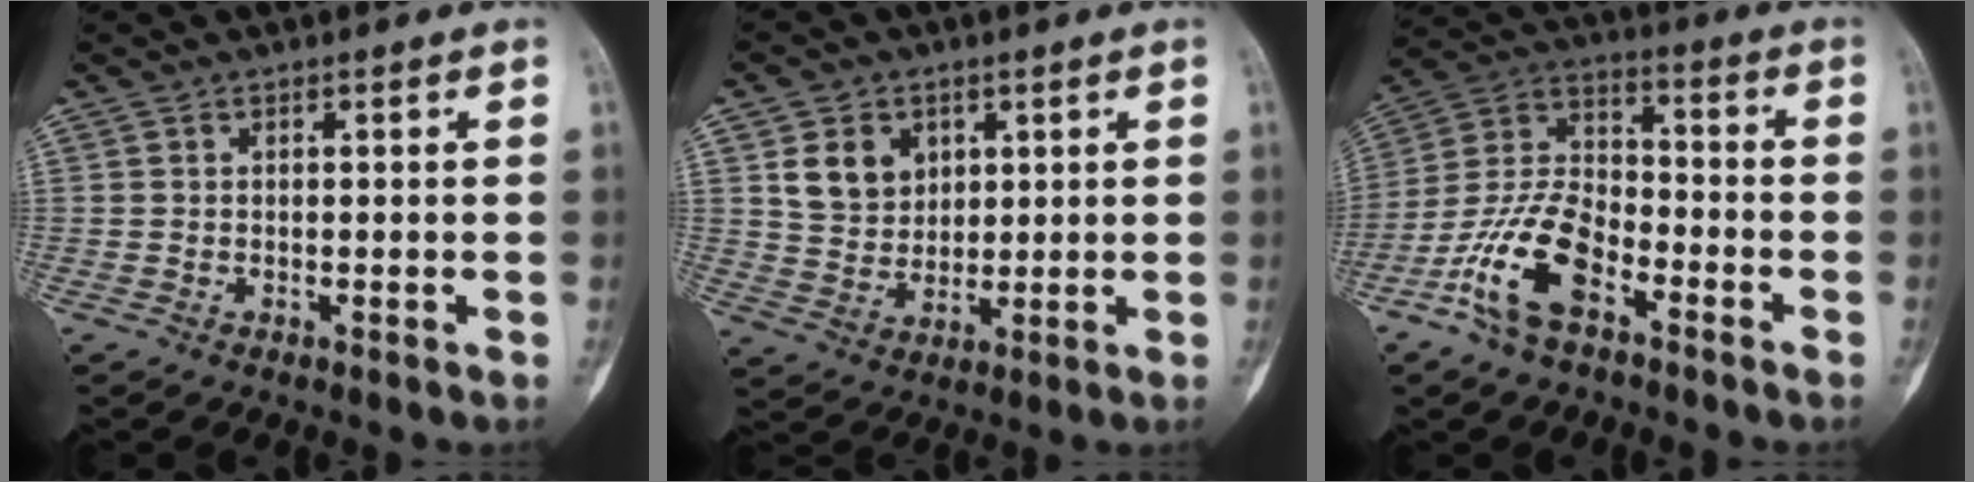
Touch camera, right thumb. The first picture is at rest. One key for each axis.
{"total": 7.9, "fx": 3.0, "fy": 6.4, "fz": 3.6, "tx": -0.035, "ty": -0.017, "tz": 0.061}
{"total": 14.0, "fx": -7.3, "fy": 6.8, "fz": 9.8, "tx": -0.198, "ty": 0.048, "tz": -0.147}